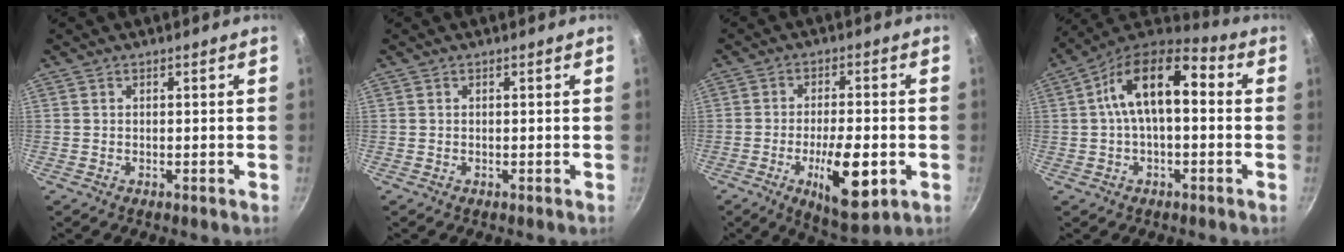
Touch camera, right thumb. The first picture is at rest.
{"total": 0.0}
{"total": 12.7, "force": [-3.9, 4.3, 11.2], "torque": [-0.174, 0.008, -0.054]}
{"total": 14.9, "force": [1.7, 7.6, 12.7], "torque": [-0.203, 0.039, 0.011]}